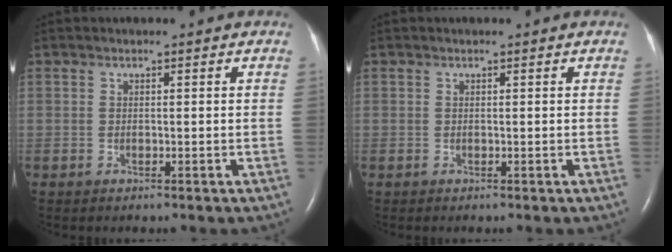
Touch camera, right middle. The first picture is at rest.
{"total": 0.0}